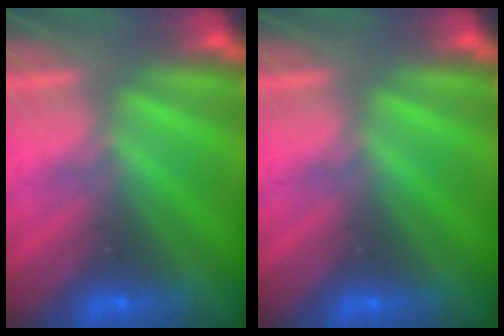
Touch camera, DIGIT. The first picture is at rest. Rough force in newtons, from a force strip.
{"total": 0.0}